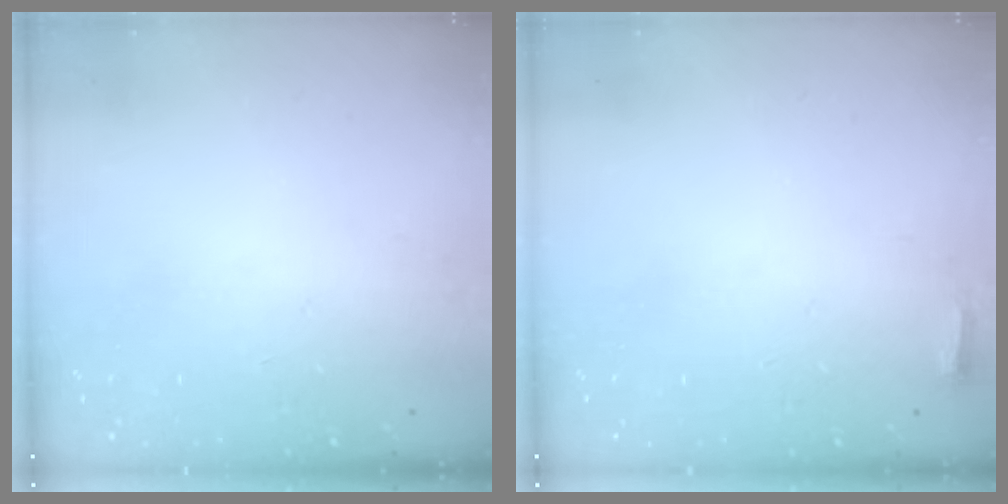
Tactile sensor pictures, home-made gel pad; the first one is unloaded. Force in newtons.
{"total": 2.7, "press": 2.6, "slide": 0.9}